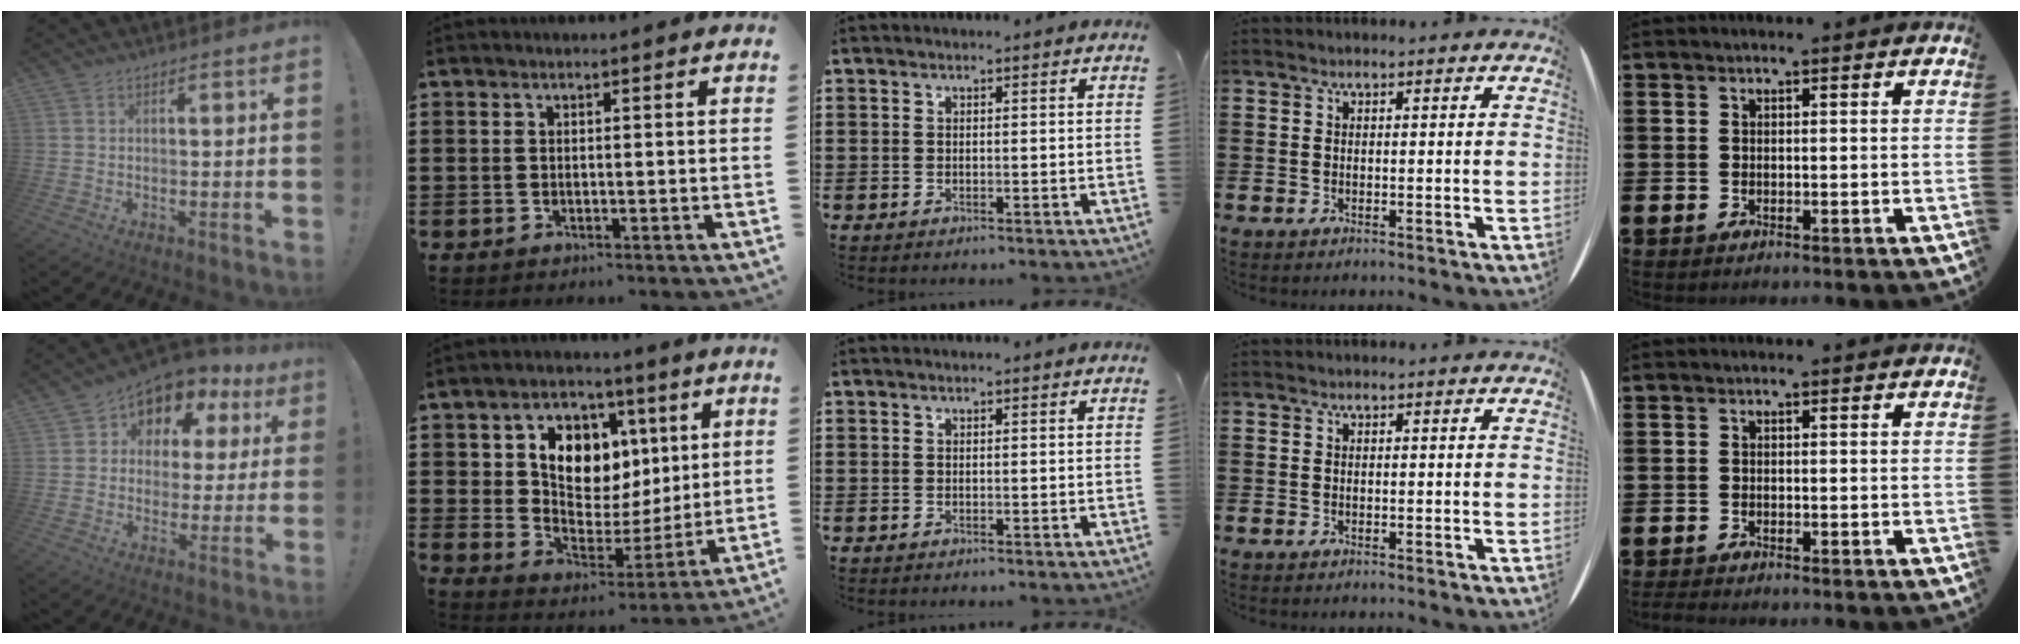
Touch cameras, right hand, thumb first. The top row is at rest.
{"thumb": {"total": 7.8, "force": [4.3, 6.0, 2.5], "torque": [-0.037, -0.044, 0.078]}, "index": {"total": 9.0, "force": [3.5, 7.1, 4.4], "torque": [-0.100, -0.007, 0.061]}, "little": {"total": 0.7, "force": [-0.6, 0.1, 0.3], "torque": [-0.007, -0.002, -0.013]}}